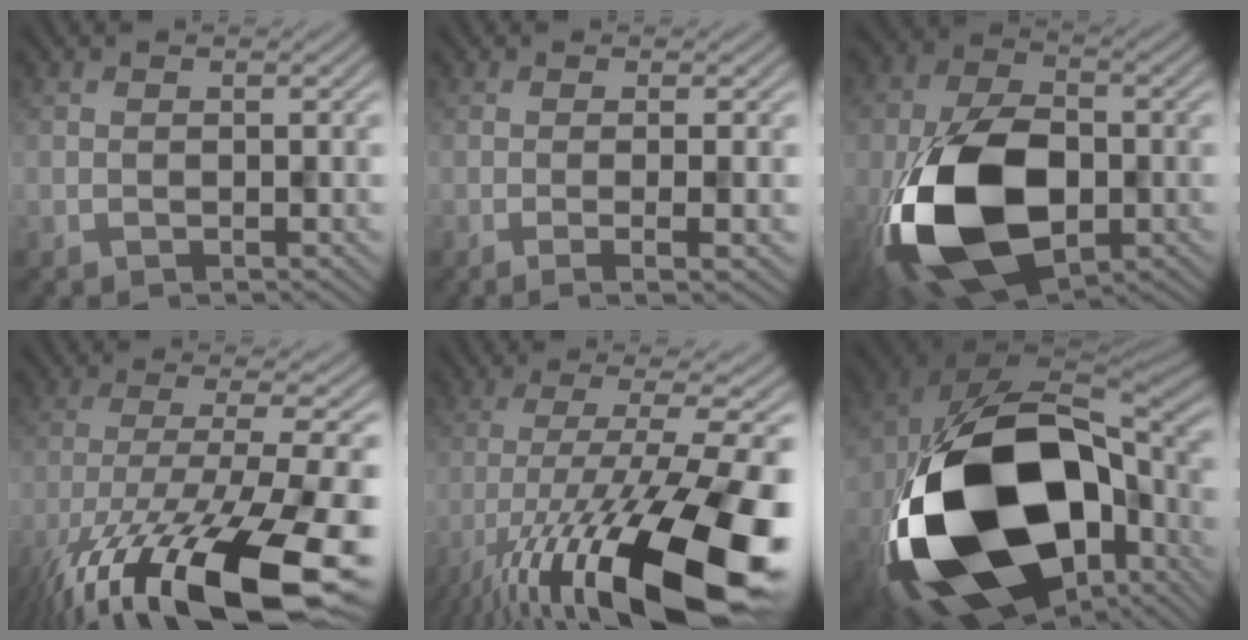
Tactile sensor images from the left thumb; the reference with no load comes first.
{"total": 3.1, "force": [-0.4, 0.5, 3.0], "torque": [-0.043, 0.004, -0.016]}
{"total": 18.5, "force": [-5.3, 11.4, 13.6], "torque": [-0.298, -0.047, -0.090]}
{"total": 18.2, "force": [-10.6, 4.8, 13.9], "torque": [-0.260, -0.042, -0.178]}
{"total": 19.6, "force": [-10.0, 5.4, 16.0], "torque": [-0.278, -0.018, -0.174]}
{"total": 23.6, "force": [-6.2, 14.8, 17.2], "torque": [-0.401, -0.072, -0.071]}